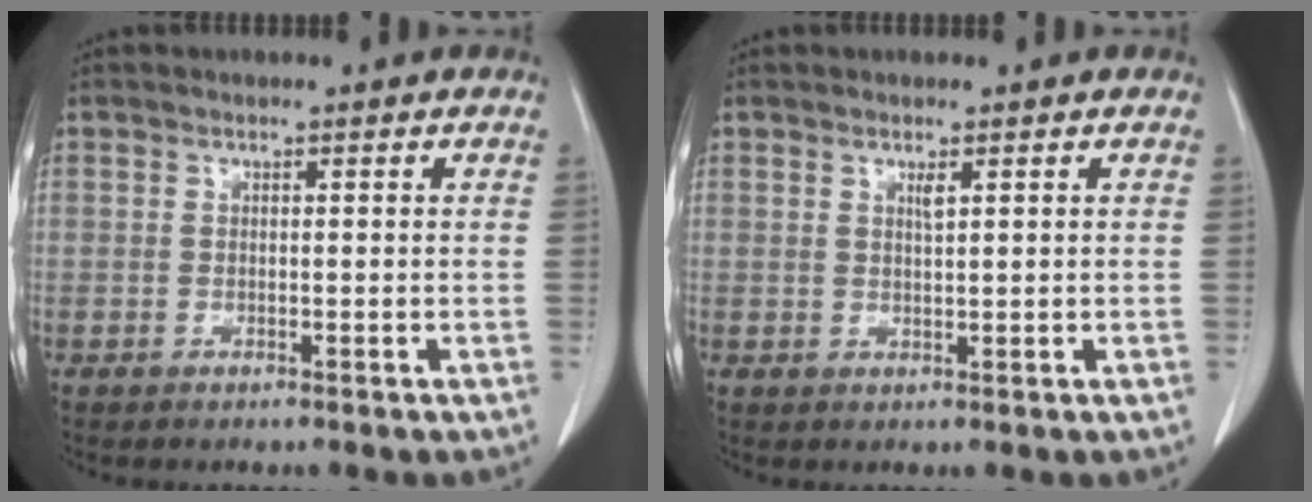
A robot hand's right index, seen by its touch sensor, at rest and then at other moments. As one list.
[{"total": 1.0, "force": [0.6, 0.0, 0.9], "torque": [-0.019, -0.004, 0.011]}]